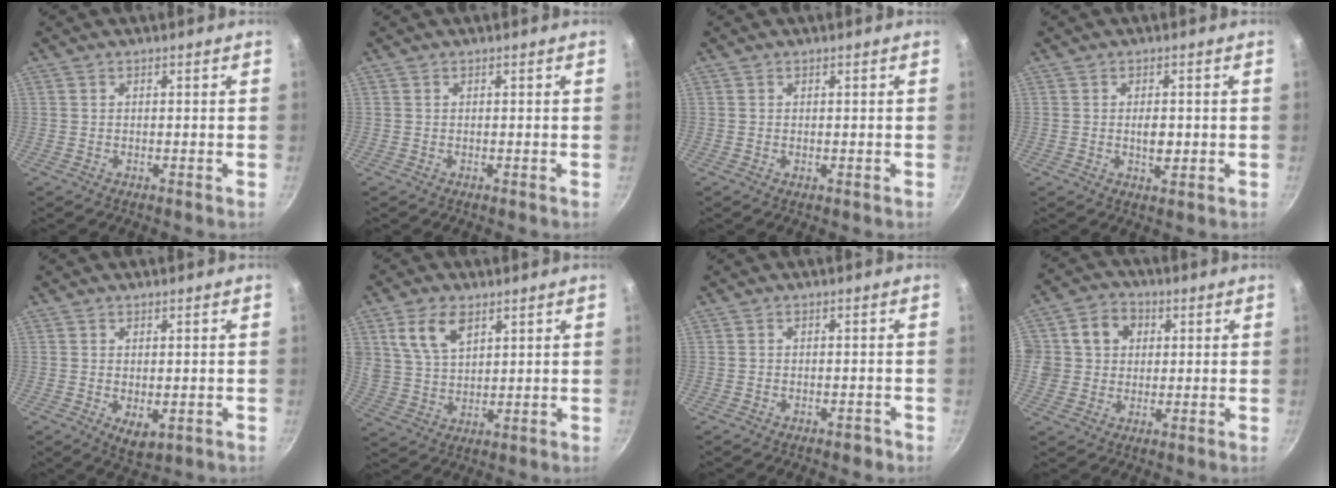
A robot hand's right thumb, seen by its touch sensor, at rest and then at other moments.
{"total": 0.0}
{"total": 0.0}
{"total": 3.3, "force": [-0.2, 1.7, 2.8], "torque": [-0.033, -0.003, -0.002]}
{"total": 4.2, "force": [-0.7, 2.5, 3.4], "torque": [-0.047, -0.013, -0.002]}
{"total": 8.9, "force": [4.4, 5.2, 5.7], "torque": [-0.097, -0.016, 0.090]}
{"total": 1.5, "force": [-1.1, 0.7, 0.7], "torque": [-0.003, 0.018, -0.005]}
{"total": 8.0, "force": [1.8, 7.2, 3.1], "torque": [-0.013, 0.008, 0.020]}